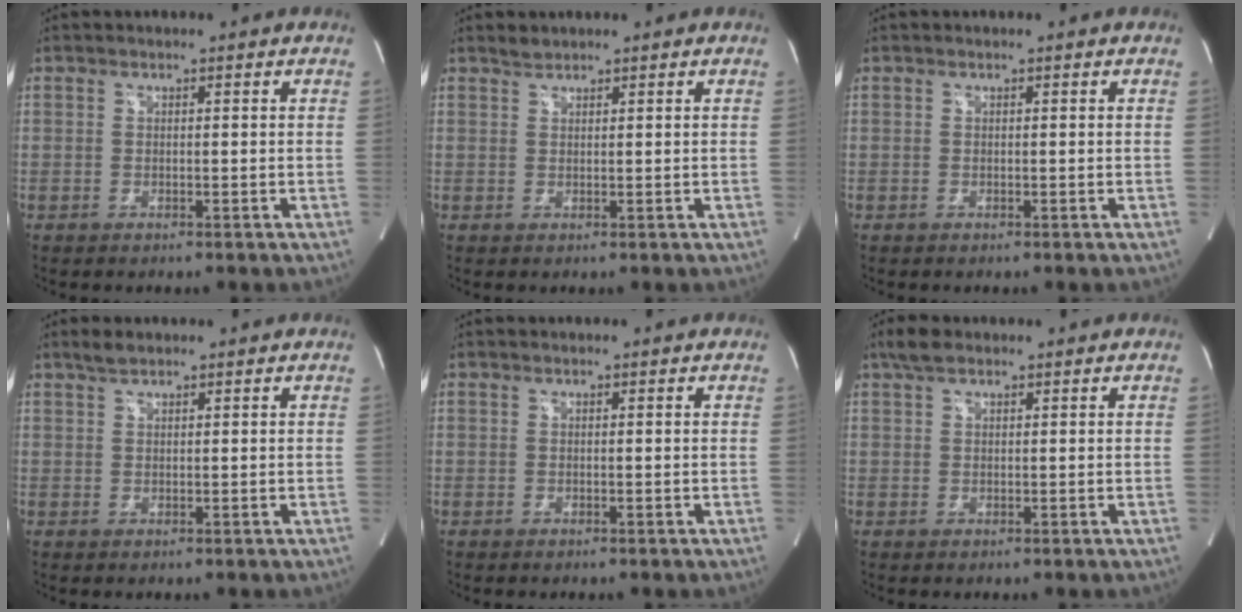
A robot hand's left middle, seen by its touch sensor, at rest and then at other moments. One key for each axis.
{"total": 1.2, "fx": 1.1, "fy": 0.2, "fz": 0.0, "tx": -0.007, "ty": 0.001, "tz": 0.024}
{"total": 0.0}
{"total": 1.8, "fx": 1.6, "fy": 0.4, "fz": 0.8, "tx": -0.026, "ty": 0.006, "tz": 0.033}
{"total": 0.0}
{"total": 3.1, "fx": 2.3, "fy": 1.2, "fz": 1.7, "tx": -0.041, "ty": 0.014, "tz": 0.045}